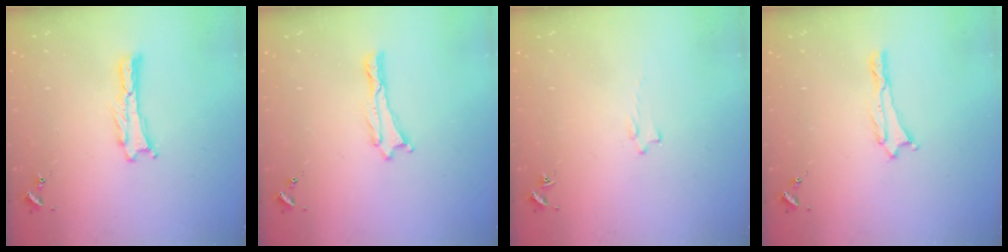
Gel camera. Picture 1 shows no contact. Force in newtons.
{"total": 0.0}
{"total": 0.8, "press": 0.7, "slide": 0.2}
{"total": 0.0}